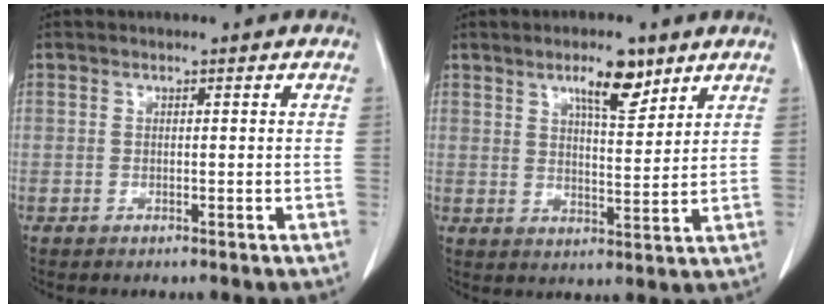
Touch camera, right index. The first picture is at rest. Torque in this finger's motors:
{"motor_torque": [0.29, 0.27, 0.11, 0.05]}